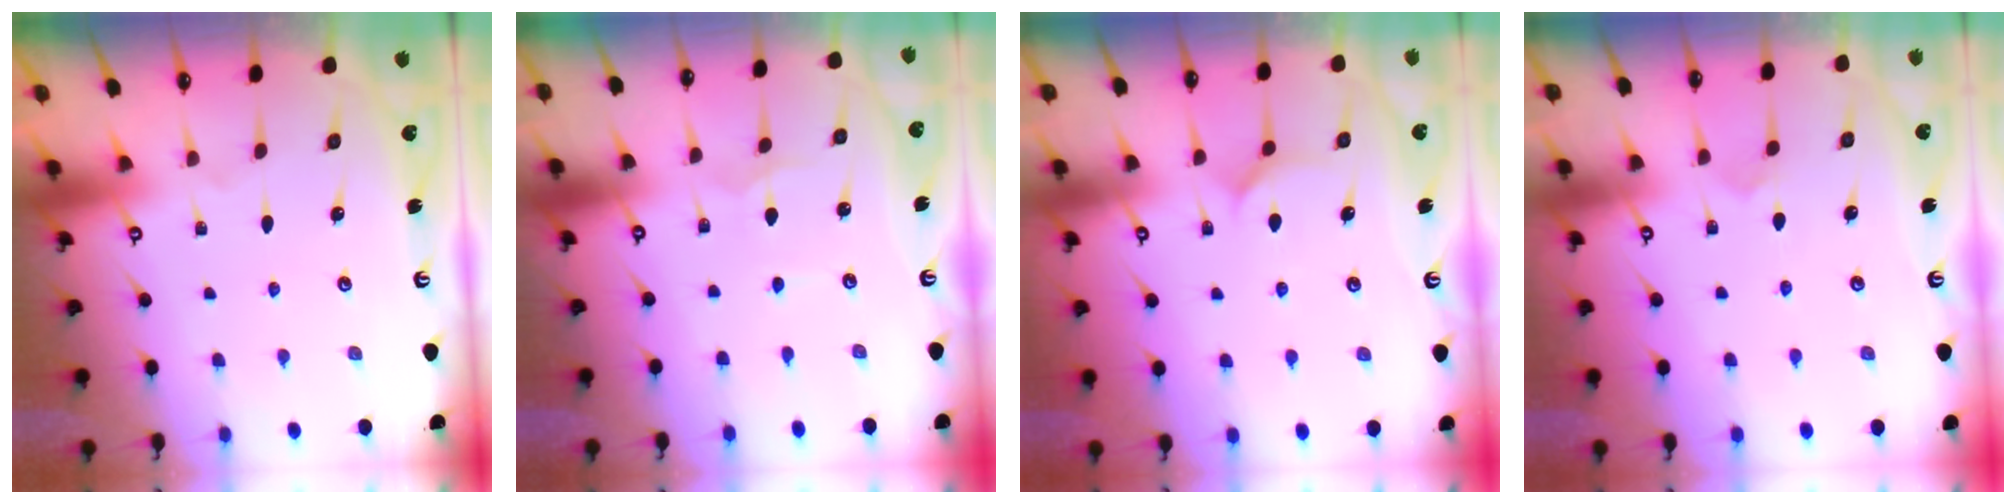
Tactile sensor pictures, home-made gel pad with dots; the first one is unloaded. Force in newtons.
{"total": 1.1, "press": 1.1, "slide": 0.2}
{"total": 8.4, "press": 8.4, "slide": 0.6}
{"total": 5.0, "press": 5.0, "slide": 0.3}